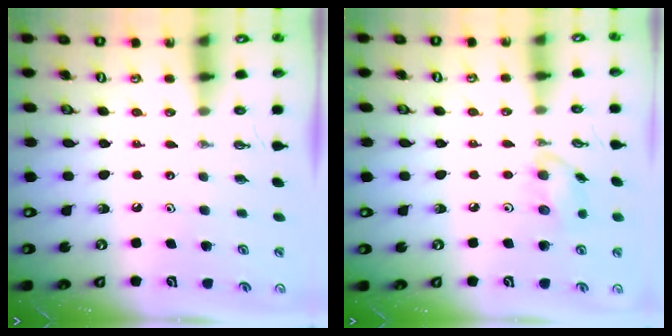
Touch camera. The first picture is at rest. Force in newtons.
{"total": 7.9, "press": 7.8, "slide": 1.2}